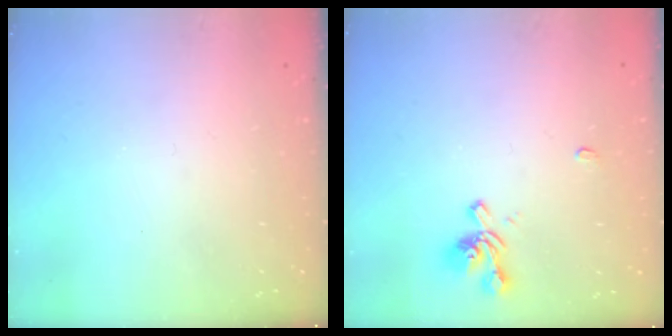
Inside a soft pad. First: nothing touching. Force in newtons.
{"total": 1.8, "press": 1.4, "slide": 1.1}